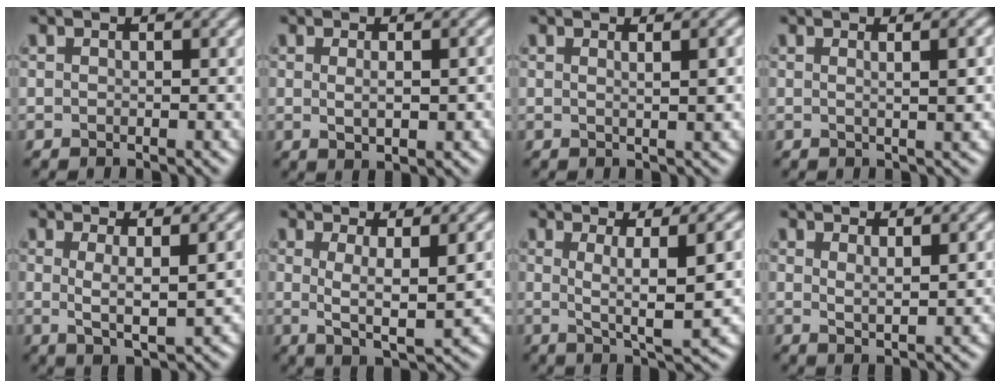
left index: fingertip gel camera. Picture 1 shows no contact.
{"total": 2.4, "force": [0.0, 0.5, 2.3], "torque": [-0.038, -0.004, 0.007]}
{"total": 2.1, "force": [0.6, 0.6, 1.9], "torque": [-0.018, 0.006, -0.001]}
{"total": 3.2, "force": [0.7, 1.0, 2.9], "torque": [-0.027, 0.006, -0.007]}
{"total": 3.4, "force": [0.5, 0.5, 3.3], "torque": [-0.063, -0.008, 0.011]}
{"total": 4.3, "force": [0.7, 0.7, 4.2], "torque": [-0.079, -0.010, 0.015]}
{"total": 6.1, "force": [0.9, 1.1, 5.9], "torque": [-0.092, -0.002, 0.018]}
{"total": 1.8, "force": [1.0, 0.3, 1.4], "torque": [-0.026, -0.008, 0.017]}